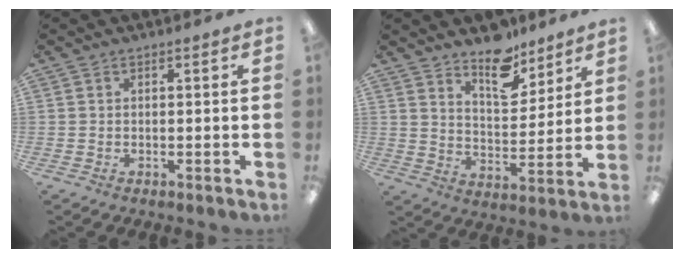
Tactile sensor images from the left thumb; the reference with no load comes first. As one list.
[{"total": 11.7, "force": [9.2, 5.3, 4.8], "torque": [-0.053, -0.066, 0.163]}]